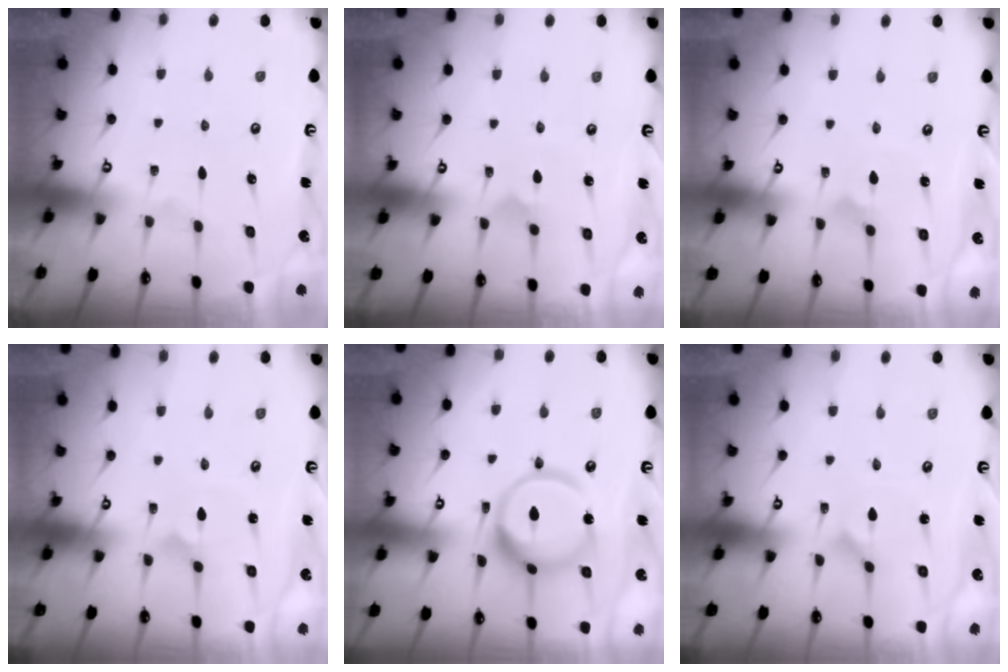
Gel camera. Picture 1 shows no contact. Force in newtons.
{"total": 3.7, "press": 3.7, "slide": 0.4}
{"total": 2.4, "press": 2.4, "slide": 0.2}
{"total": 2.2, "press": 2.2, "slide": 0.1}
{"total": 16.6, "press": 16.5, "slide": 1.6}
{"total": 0.8, "press": 0.8, "slide": 0.2}